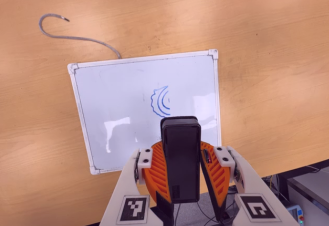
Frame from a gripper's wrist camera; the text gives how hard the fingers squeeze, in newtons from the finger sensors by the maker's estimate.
{"total": 10.4, "left": 10.1, "right": 10.8}